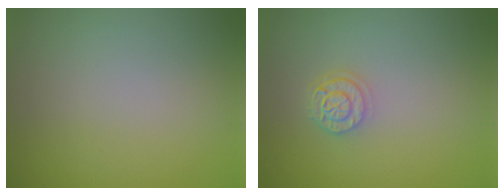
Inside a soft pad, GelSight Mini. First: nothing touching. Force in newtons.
{"total": 2.4, "press": 2.0, "slide": 1.3}